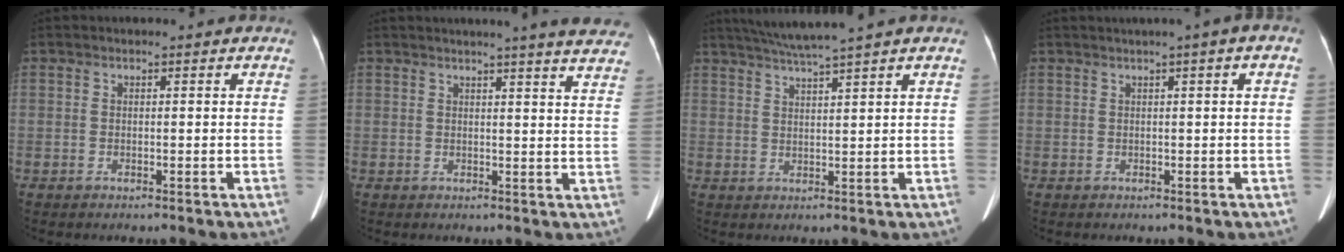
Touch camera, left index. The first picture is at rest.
{"total": 14.7, "force": [13.2, 0.5, 6.3], "torque": [-0.074, -0.026, 0.137]}
{"total": 6.4, "force": [5.4, -1.7, 3.0], "torque": [-0.052, 0.009, 0.096]}
{"total": 2.6, "force": [0.9, 0.2, 2.4], "torque": [-0.034, 0.019, 0.013]}